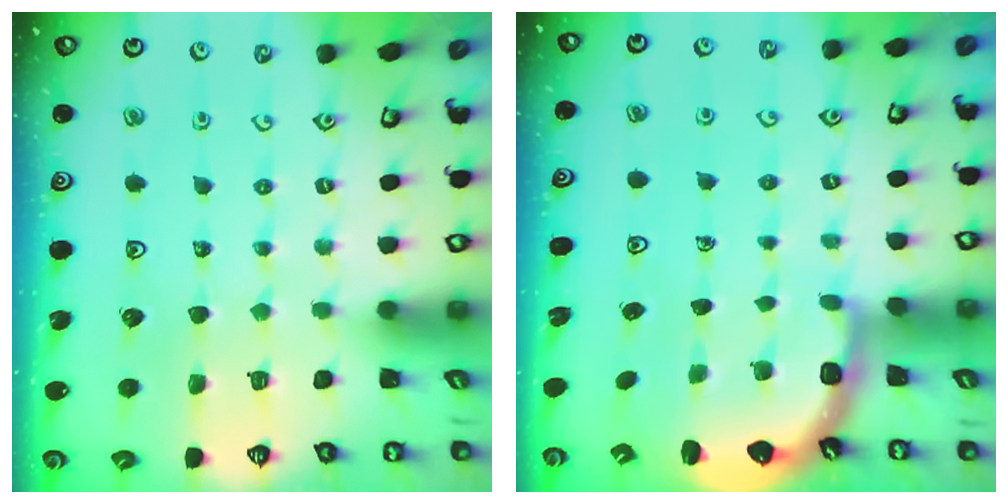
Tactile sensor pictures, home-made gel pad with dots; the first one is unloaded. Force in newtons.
{"total": 2.7, "press": 2.0, "slide": 1.9}